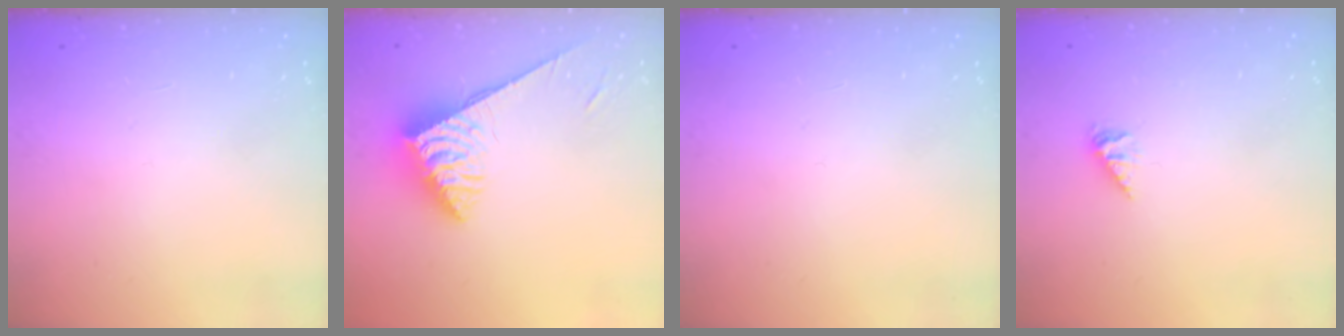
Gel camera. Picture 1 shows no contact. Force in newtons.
{"total": 6.0, "press": 6.0, "slide": 0.1}
{"total": 0.0}
{"total": 1.8, "press": 1.7, "slide": 0.3}